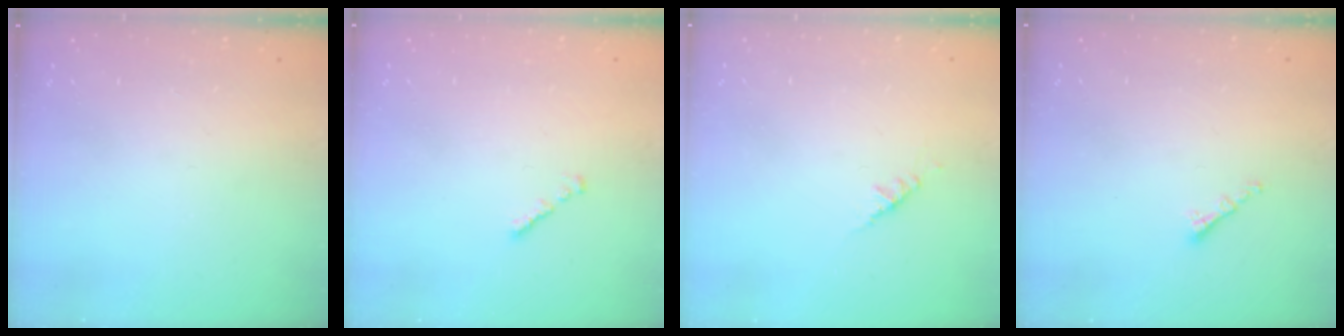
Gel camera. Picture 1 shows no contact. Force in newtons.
{"total": 1.1, "press": 1.0, "slide": 0.5}
{"total": 2.6, "press": 2.6, "slide": 0.5}
{"total": 1.3, "press": 1.2, "slide": 0.5}